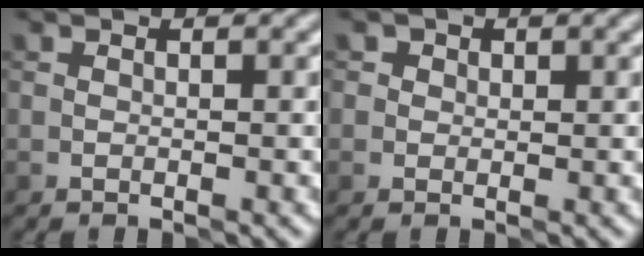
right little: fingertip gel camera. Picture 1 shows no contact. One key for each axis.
{"total": 1.6, "fx": 0.8, "fy": 1.3, "fz": 0.5, "tx": -0.005, "ty": 0.002, "tz": 0.006}